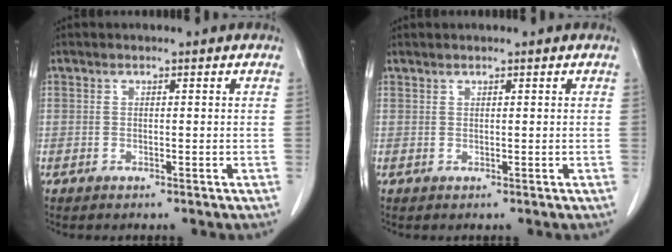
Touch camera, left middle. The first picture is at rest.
{"total": 0.5, "force": [0.5, 0.0, 0.0], "torque": [-0.003, -0.001, 0.013]}